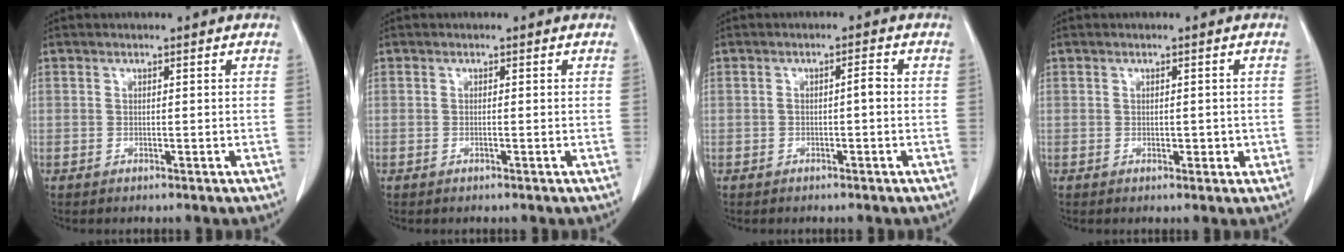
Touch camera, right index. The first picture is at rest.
{"total": 0.0}
{"total": 1.5, "force": [-0.3, 0.2, 1.5], "torque": [-0.022, 0.004, -0.006]}
{"total": 1.8, "force": [-0.3, 1.0, 1.4], "torque": [-0.016, 0.002, 0.000]}